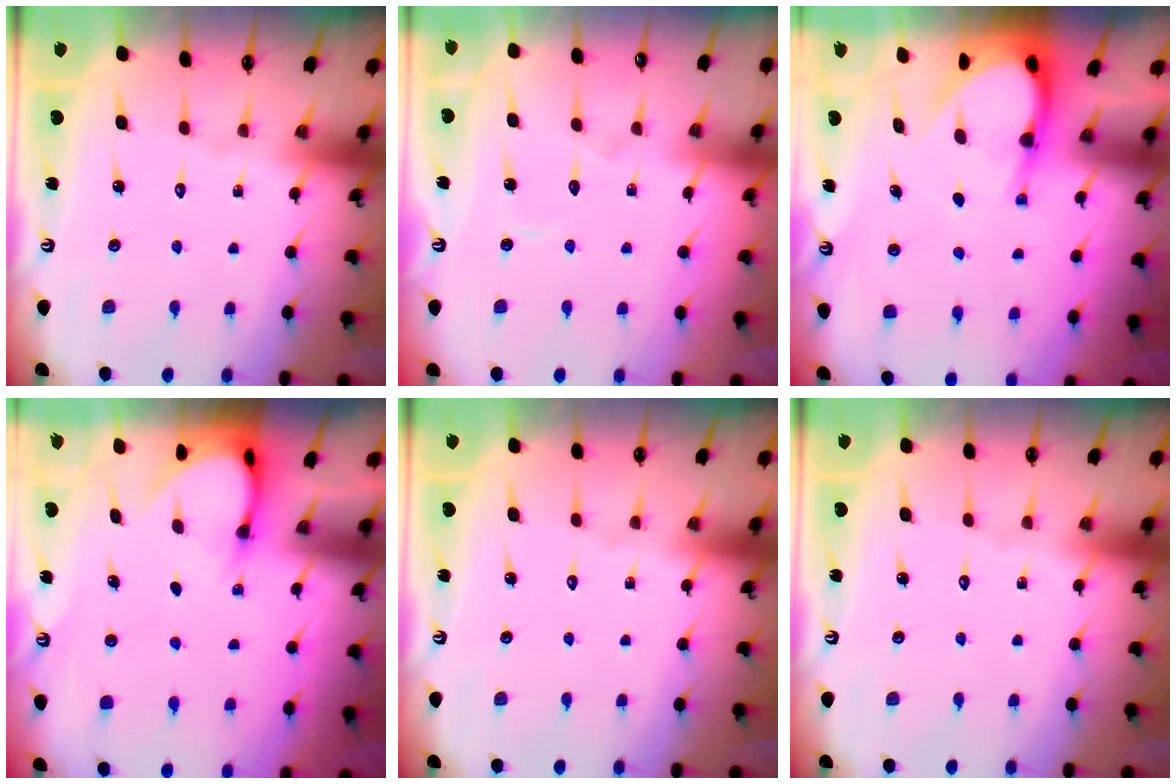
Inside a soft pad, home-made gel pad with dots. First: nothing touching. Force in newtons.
{"total": 2.9, "press": 2.9, "slide": 0.2}
{"total": 5.8, "press": 5.8, "slide": 0.8}
{"total": 3.9, "press": 3.9, "slide": 0.3}
{"total": 0.0}
{"total": 0.0}